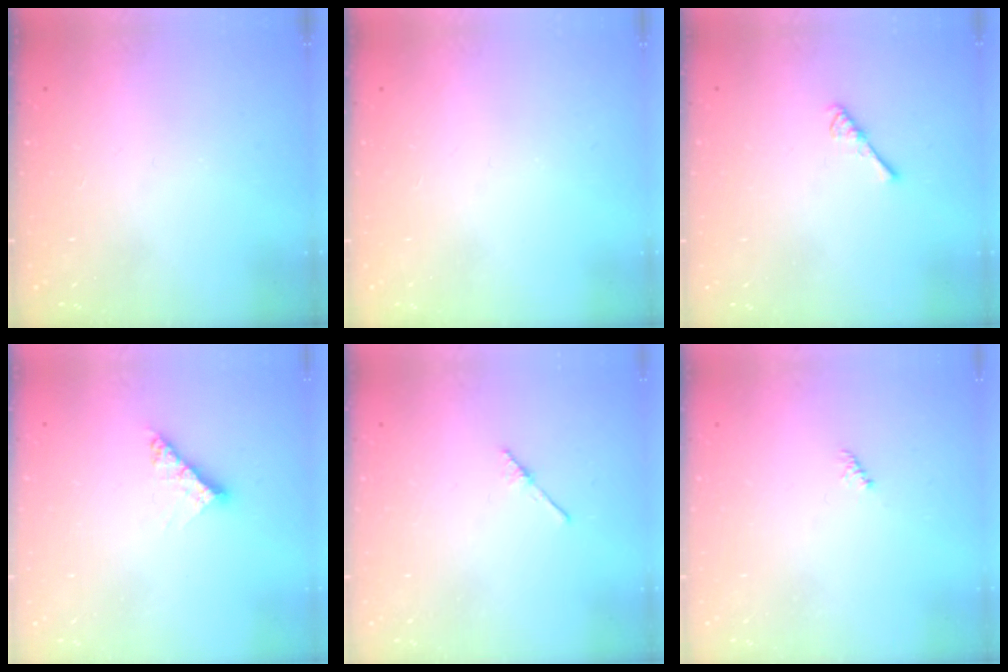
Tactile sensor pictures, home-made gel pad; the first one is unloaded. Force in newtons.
{"total": 0.0}
{"total": 2.7, "press": 2.6, "slide": 0.4}
{"total": 6.8, "press": 6.8, "slide": 0.8}
{"total": 1.9, "press": 1.8, "slide": 0.3}
{"total": 1.1, "press": 1.1, "slide": 0.3}